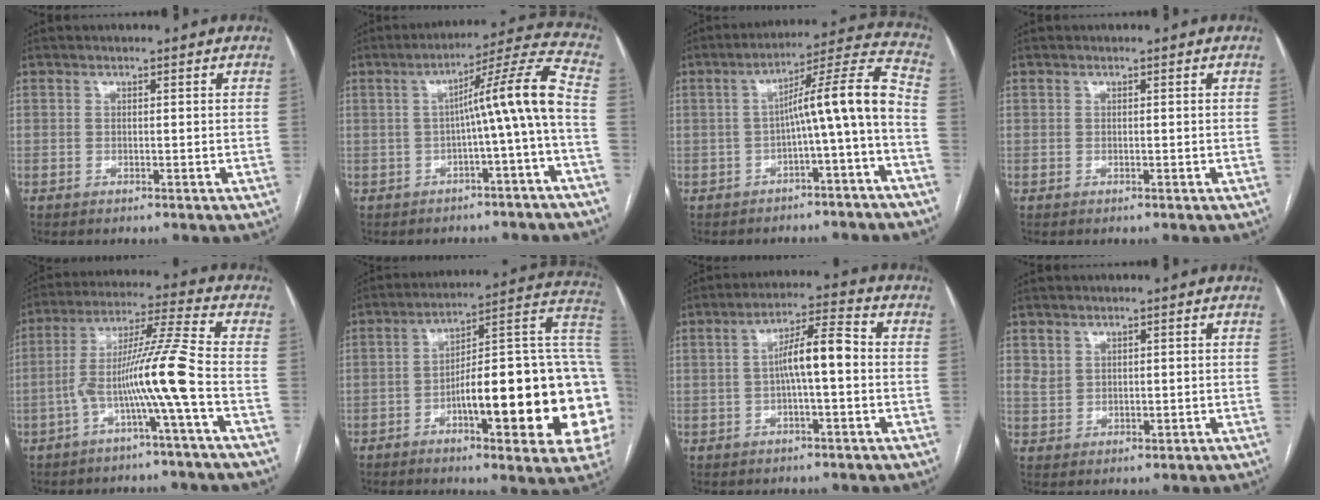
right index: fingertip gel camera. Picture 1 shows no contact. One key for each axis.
{"total": 10.2, "fx": -1.8, "fy": -1.4, "fz": 9.9, "tx": -0.138, "ty": 0.026, "tz": -0.027}
{"total": 10.7, "fx": -2.9, "fy": -0.5, "fz": 10.3, "tx": -0.144, "ty": 0.036, "tz": -0.044}
{"total": 0.0}
{"total": 10.7, "fx": -3.5, "fy": -2.0, "fz": 9.9, "tx": -0.187, "ty": 0.021, "tz": -0.067}
{"total": 26.5, "fx": -4.6, "fy": 4.9, "fz": 25.7, "tx": -0.273, "ty": 0.021, "tz": -0.062}
{"total": 7.3, "fx": -0.3, "fy": 1.1, "fz": 7.2, "tx": -0.129, "ty": 0.023, "tz": -0.006}
{"total": 2.6, "fx": 1.5, "fy": 2.0, "fz": 0.8, "tx": -0.013, "ty": -0.002, "tz": 0.033}